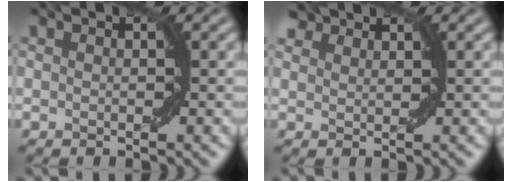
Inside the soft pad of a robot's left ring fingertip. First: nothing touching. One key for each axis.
{"total": 2.1, "fx": 1.9, "fy": 0.7, "fz": 0.4, "tx": -0.010, "ty": 0.007, "tz": 0.035}